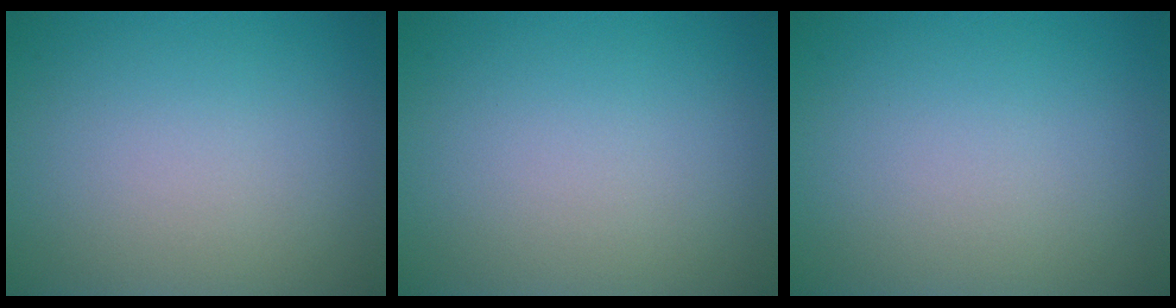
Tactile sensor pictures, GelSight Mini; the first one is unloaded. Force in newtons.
{"total": 0.0}
{"total": 0.0}